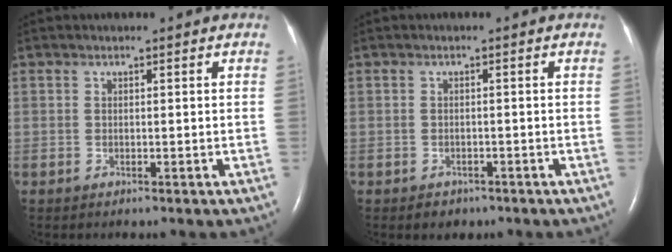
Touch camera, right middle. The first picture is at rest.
{"total": 1.8, "force": [-1.2, 1.3, 0.3], "torque": [-0.005, 0.004, -0.010]}